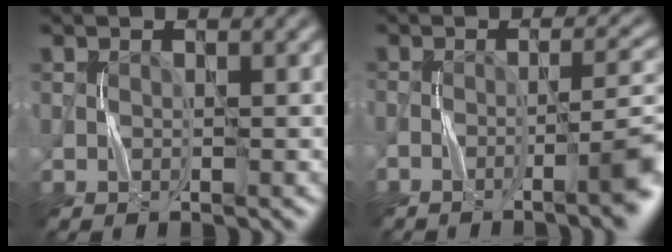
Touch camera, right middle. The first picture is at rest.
{"total": 5.8, "force": [-3.0, 1.2, 4.9], "torque": [-0.058, 0.008, -0.051]}